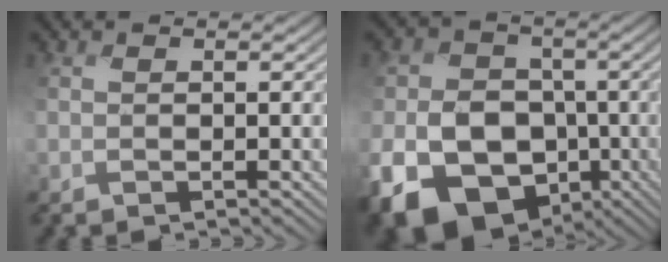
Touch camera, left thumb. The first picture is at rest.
{"total": 16.3, "force": [-5.9, 13.0, 7.9], "torque": [-0.177, -0.047, -0.124]}